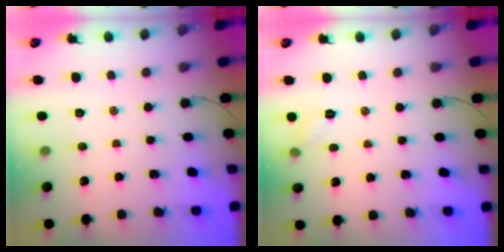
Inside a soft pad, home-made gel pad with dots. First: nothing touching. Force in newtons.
{"total": 4.8, "press": 4.5, "slide": 1.4}